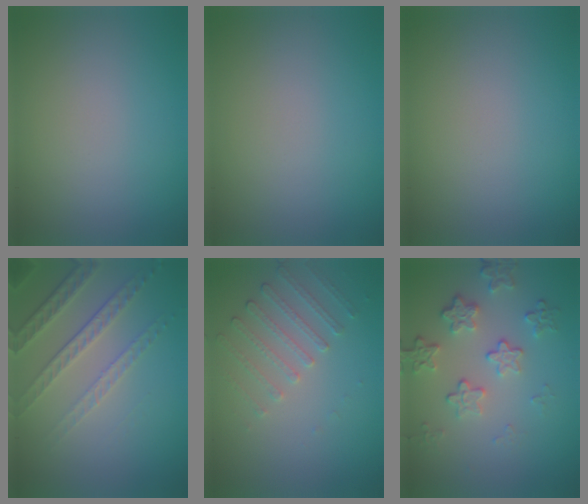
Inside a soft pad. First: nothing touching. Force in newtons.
{"total": 0.0}
{"total": 0.0}
{"total": 4.6, "press": 3.3, "slide": 3.2}
{"total": 1.9, "press": 1.5, "slide": 1.2}
{"total": 3.9, "press": 2.8, "slide": 2.7}